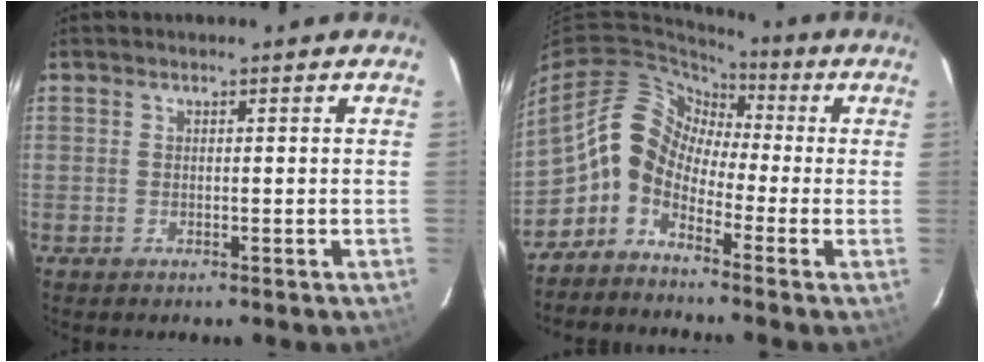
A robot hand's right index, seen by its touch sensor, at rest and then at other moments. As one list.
[{"total": 9.0, "force": [-3.0, 6.8, 5.2], "torque": [-0.092, 0.026, -0.086]}]